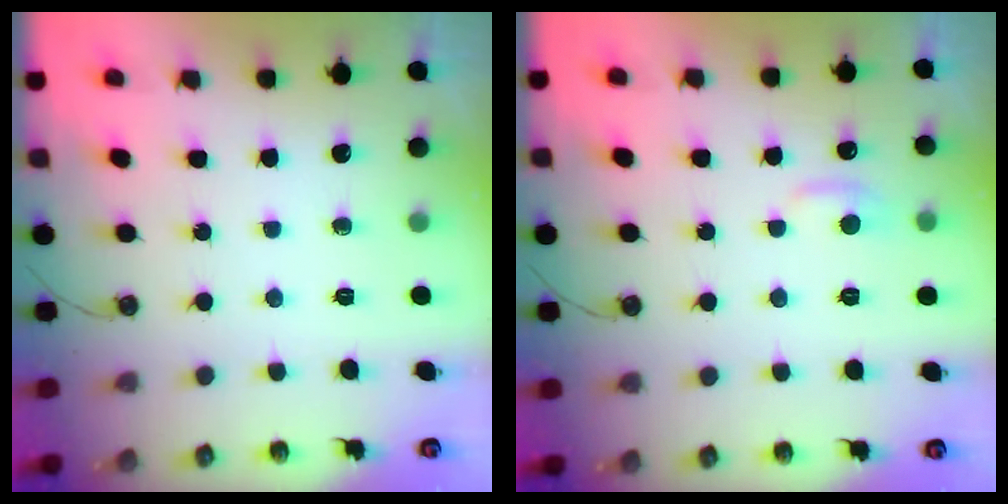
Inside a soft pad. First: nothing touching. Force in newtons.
{"total": 1.2, "press": 0.9, "slide": 0.8}